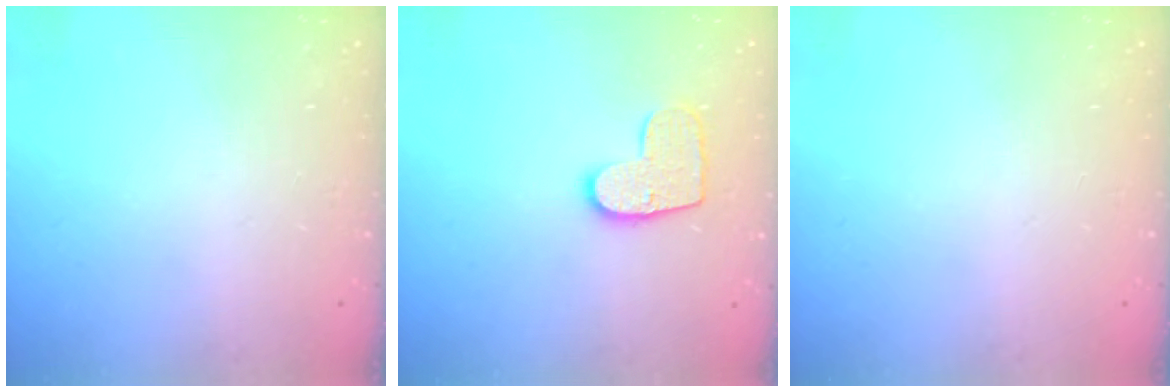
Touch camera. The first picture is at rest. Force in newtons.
{"total": 10.0, "press": 10.0, "slide": 0.5}
{"total": 0.0}